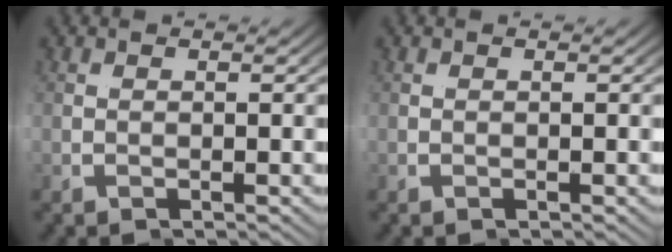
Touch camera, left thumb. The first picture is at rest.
{"total": 0.0}